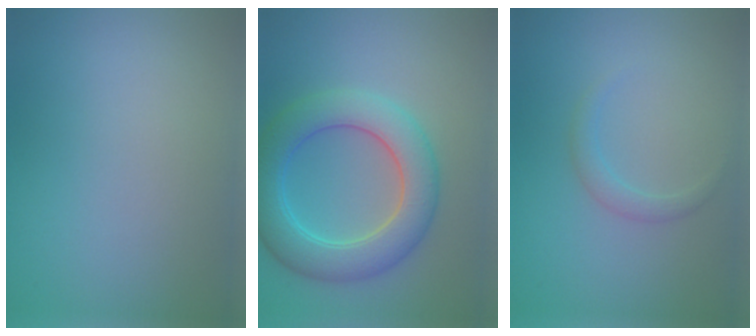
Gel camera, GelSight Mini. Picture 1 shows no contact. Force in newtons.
{"total": 6.4, "press": 6.4, "slide": 0.5}
{"total": 1.2, "press": 1.1, "slide": 0.1}